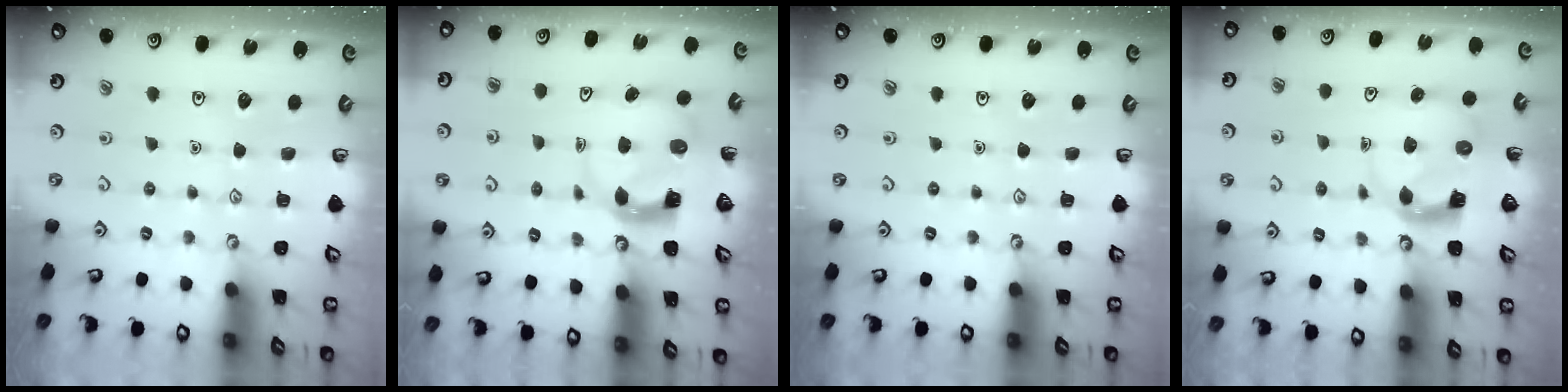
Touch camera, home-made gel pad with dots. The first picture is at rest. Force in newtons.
{"total": 3.5, "press": 3.5, "slide": 0.5}
{"total": 0.0}
{"total": 3.7, "press": 3.7, "slide": 0.6}